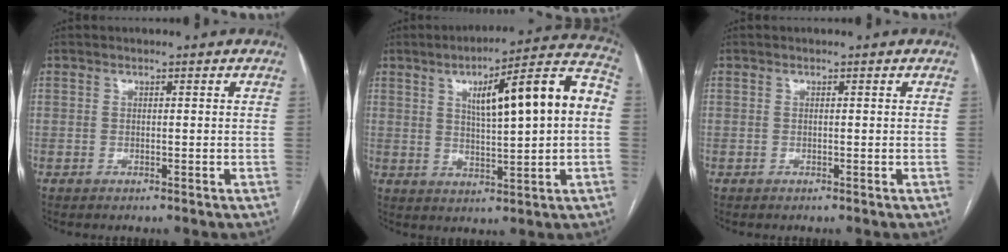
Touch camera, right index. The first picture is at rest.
{"total": 15.8, "force": [2.7, 2.1, 15.4], "torque": [-0.222, 0.036, 0.041]}
{"total": 0.0}